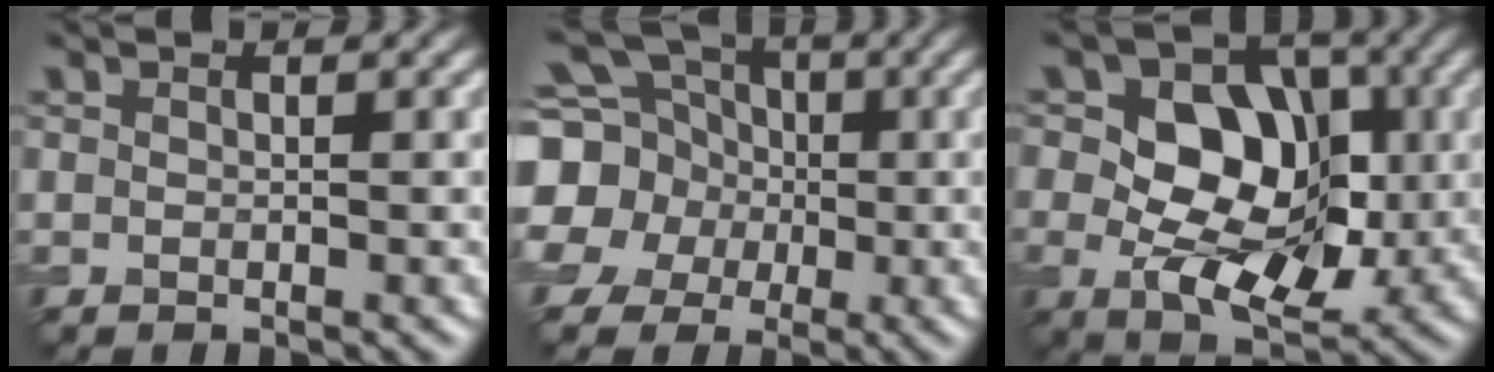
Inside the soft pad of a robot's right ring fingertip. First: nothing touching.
{"total": 12.7, "force": [0.4, 11.8, 4.9], "torque": [-0.165, 0.006, -0.025]}
{"total": 10.4, "force": [0.5, 7.2, 7.5], "torque": [-0.111, 0.004, -0.003]}